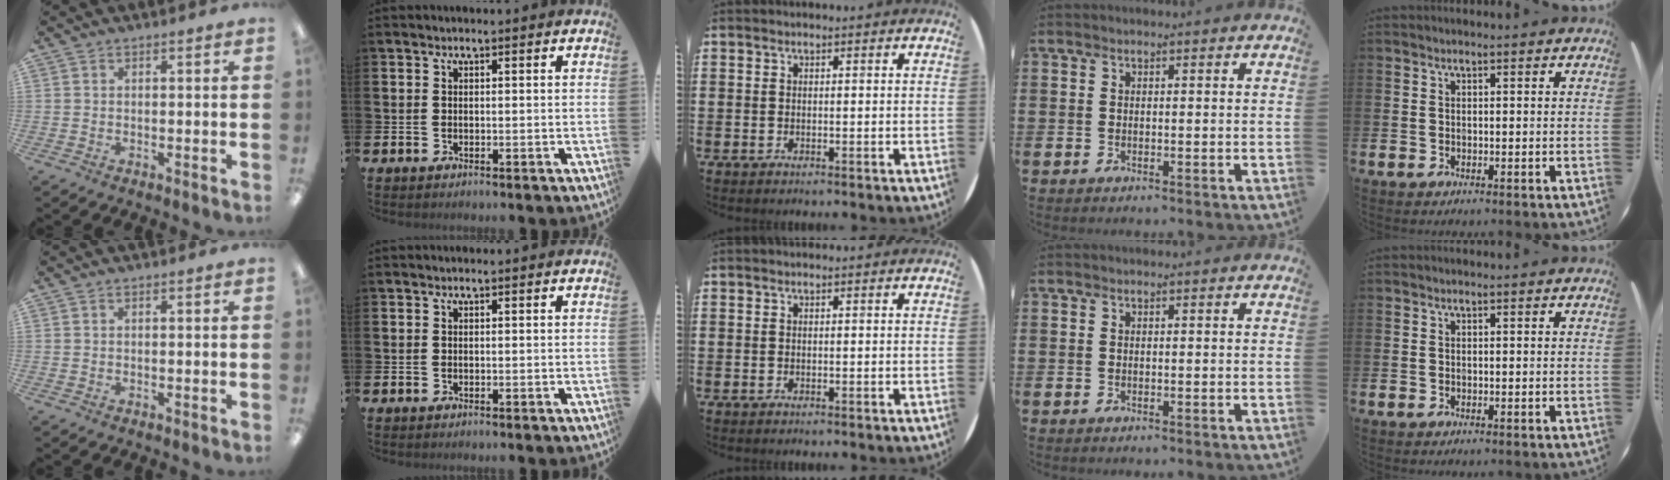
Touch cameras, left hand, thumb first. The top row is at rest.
{}